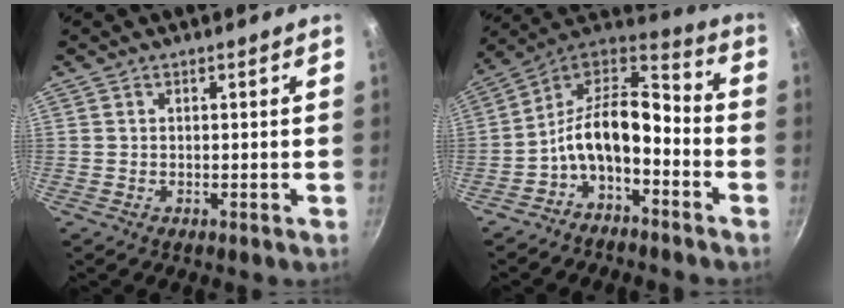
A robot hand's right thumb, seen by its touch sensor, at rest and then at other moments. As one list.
[{"total": 12.5, "force": [-4.3, 6.6, 9.7], "torque": [-0.148, 0.096, -0.084]}]